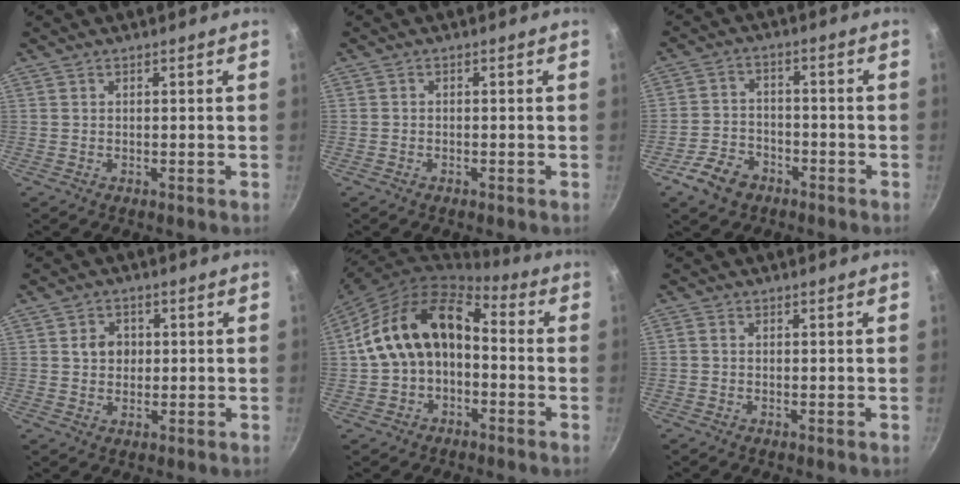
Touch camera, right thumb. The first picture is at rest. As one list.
[{"total": 0.7, "force": [-0.5, 0.4, 0.1], "torque": [-0.007, 0.006, -0.011]}, {"total": 7.7, "force": [-4.6, 5.2, 3.4], "torque": [-0.055, 0.037, -0.087]}, {"total": 4.3, "force": [0.5, 3.7, 2.1], "torque": [-0.012, 0.001, 0.003]}, {"total": 14.8, "force": [-0.9, 10.3, 10.6], "torque": [-0.167, 0.057, -0.021]}, {"total": 0.8, "force": [-0.3, 0.7, 0.4], "torque": [-0.006, 0.003, -0.007]}]